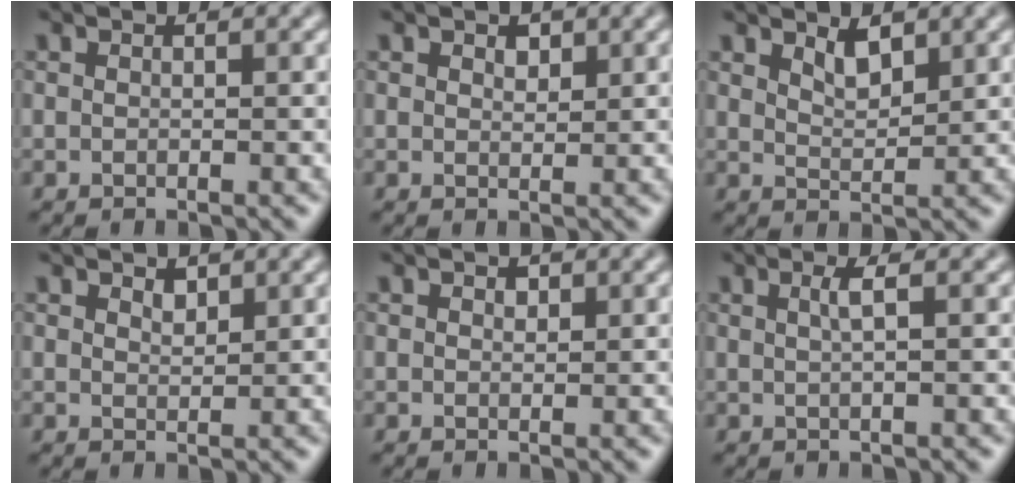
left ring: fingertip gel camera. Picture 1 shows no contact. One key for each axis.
{"total": 1.1, "fx": 0.7, "fy": 0.6, "fz": 0.5, "tx": -0.008, "ty": -0.001, "tz": 0.011}
{"total": 1.9, "fx": 1.4, "fy": 0.7, "fz": 1.2, "tx": -0.021, "ty": -0.004, "tz": 0.028}
{"total": 1.0, "fx": 0.8, "fy": 0.5, "fz": 0.4, "tx": -0.009, "ty": -0.002, "tz": 0.015}
{"total": 0.7, "fx": 0.4, "fy": 0.4, "fz": 0.3, "tx": -0.006, "ty": -0.003, "tz": 0.006}
{"total": 1.6, "fx": 0.5, "fy": 0.4, "fz": 1.5, "tx": -0.025, "ty": 0.001, "tz": 0.005}